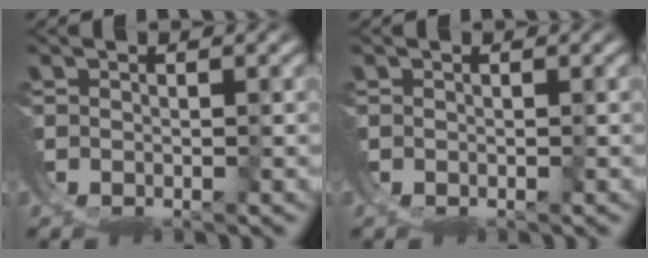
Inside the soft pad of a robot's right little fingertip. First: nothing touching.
{"total": 0.0}